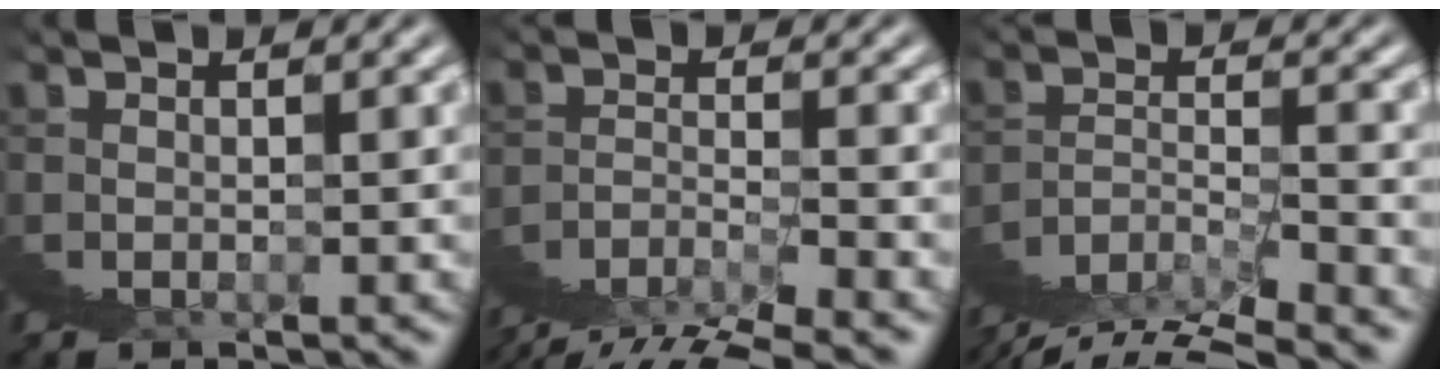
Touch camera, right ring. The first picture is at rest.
{"total": 2.8, "force": [0.6, 1.9, 2.0], "torque": [-0.028, 0.020, -0.008]}
{"total": 2.5, "force": [0.3, 1.5, 2.0], "torque": [-0.018, 0.012, -0.012]}